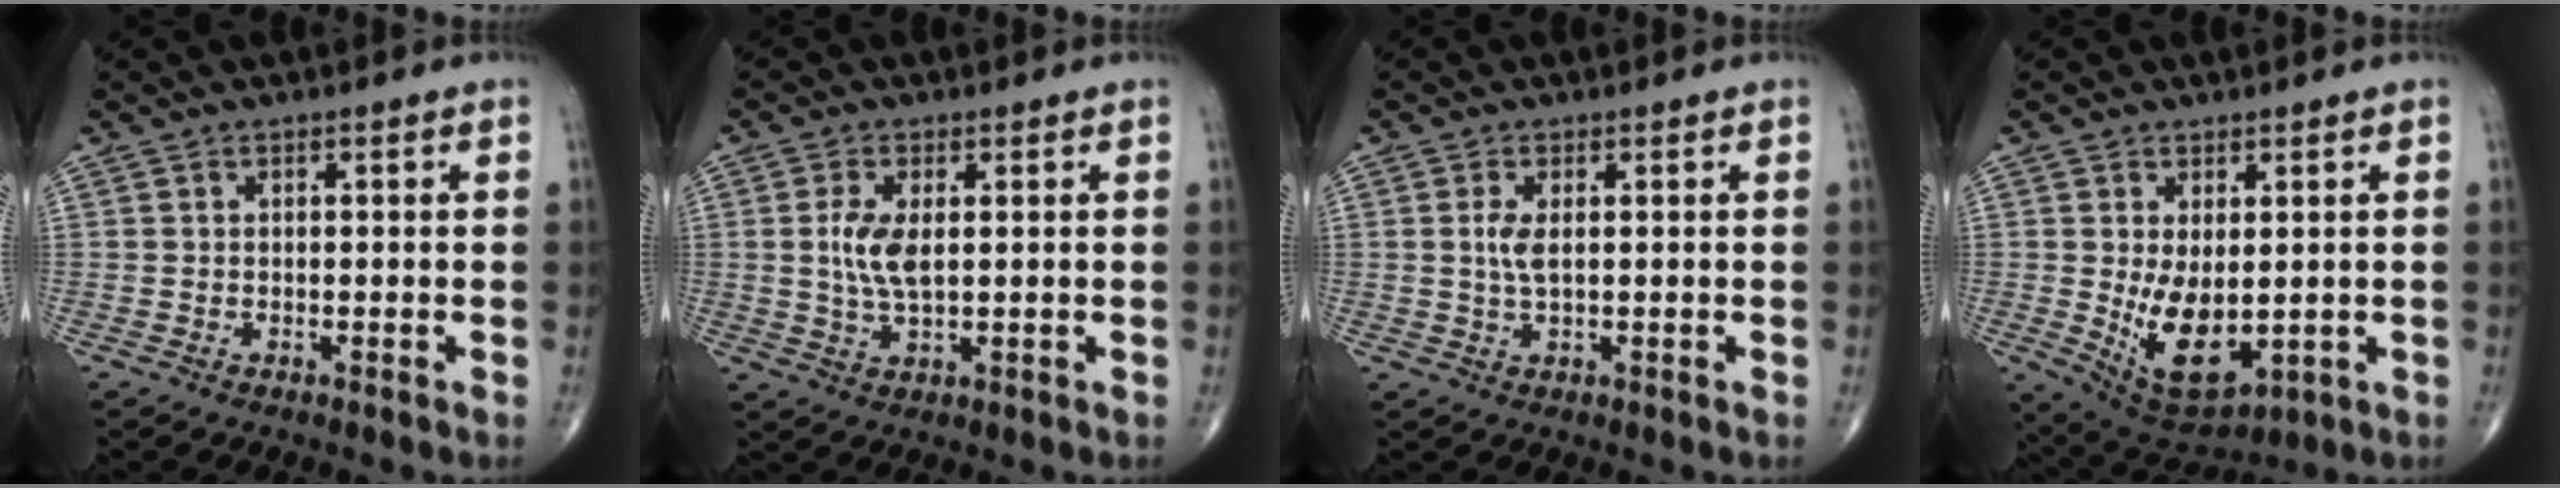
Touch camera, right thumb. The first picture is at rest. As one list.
[{"total": 5.7, "force": [0.8, 2.5, 5.1], "torque": [-0.108, -0.005, 0.018]}, {"total": 3.0, "force": [0.5, 1.1, 2.7], "torque": [-0.062, -0.001, 0.014]}, {"total": 10.5, "force": [-0.6, 5.6, 8.8], "torque": [-0.132, -0.018, 0.016]}]